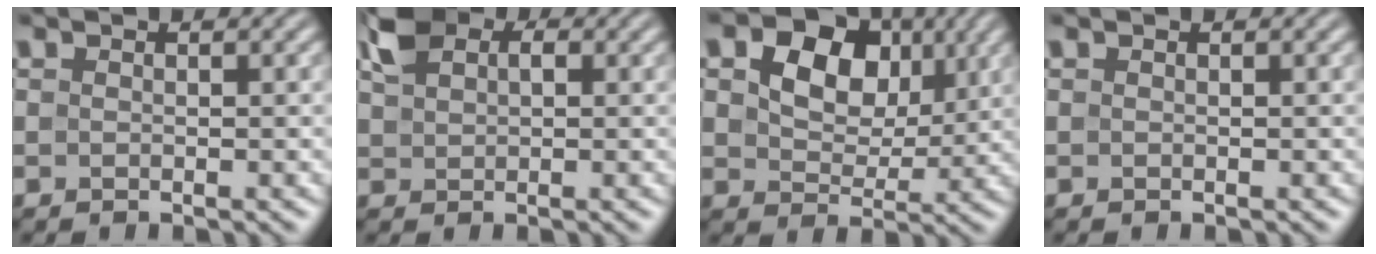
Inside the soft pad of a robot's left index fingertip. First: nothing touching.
{"total": 3.6, "force": [1.8, 2.3, 2.2], "torque": [-0.047, 0.007, 0.032]}
{"total": 10.4, "force": [3.9, 7.6, 5.9], "torque": [-0.109, 0.022, 0.058]}
{"total": 0.0}